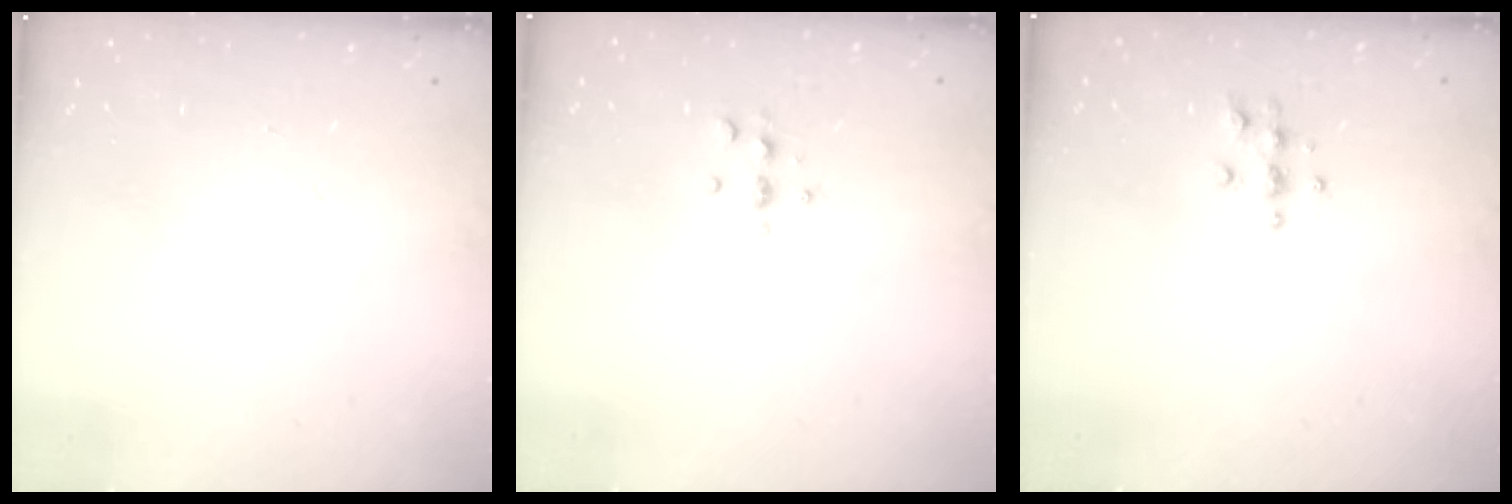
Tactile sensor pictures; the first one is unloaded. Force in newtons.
{"total": 3.0, "press": 3.0, "slide": 0.4}
{"total": 3.9, "press": 3.9, "slide": 0.3}